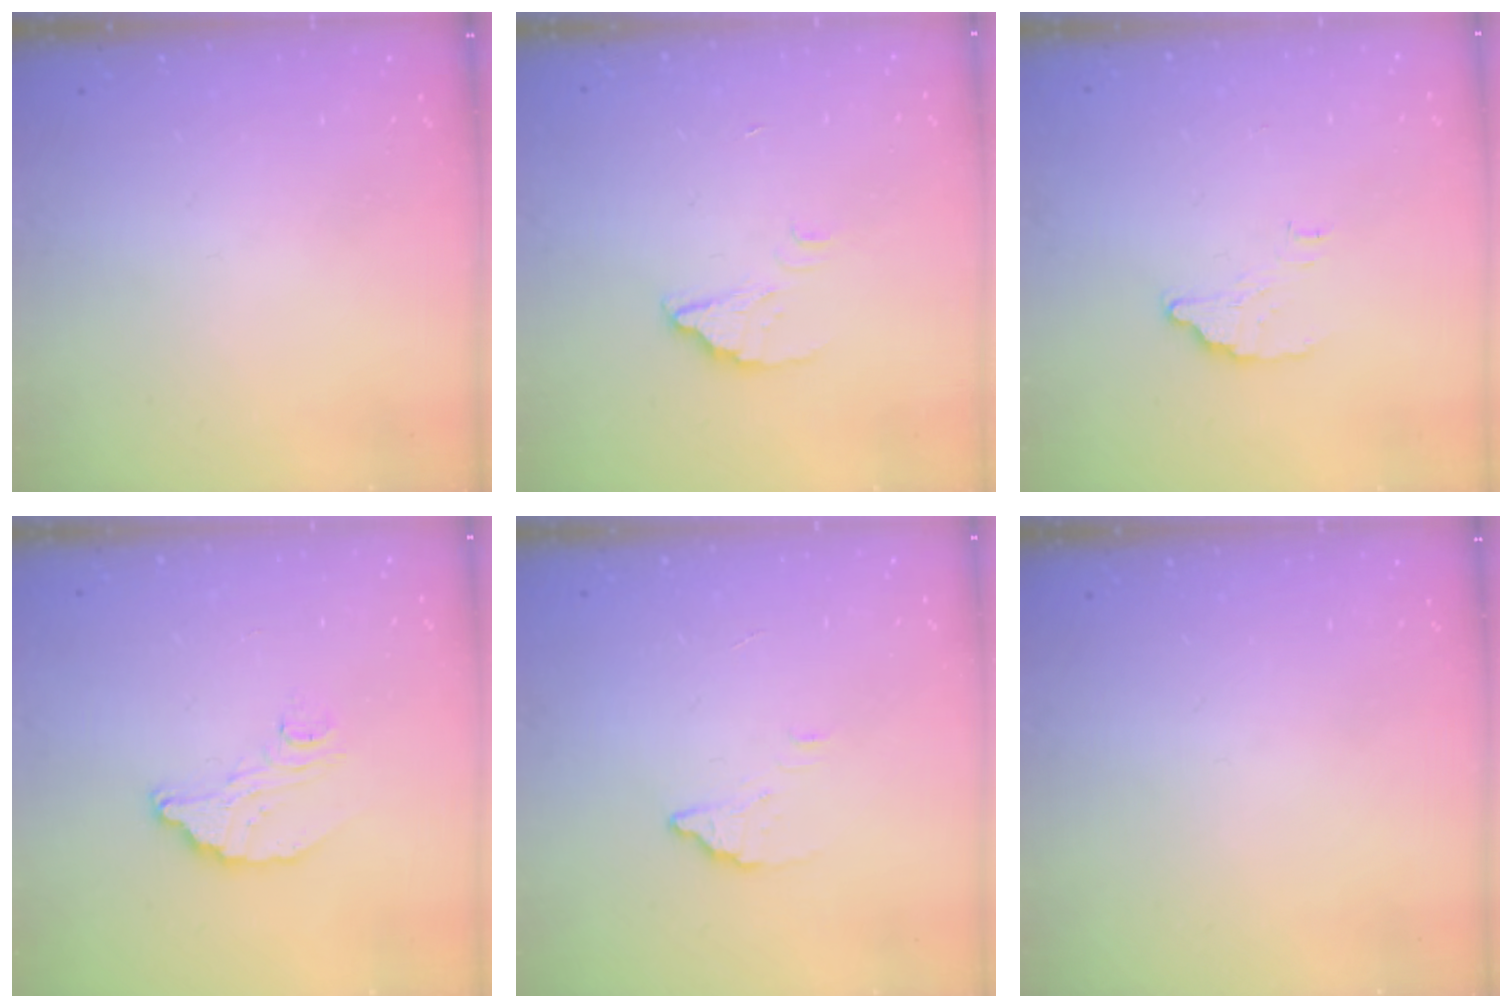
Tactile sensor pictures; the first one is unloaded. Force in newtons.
{"total": 2.4, "press": 2.4, "slide": 0.1}
{"total": 3.5, "press": 3.5, "slide": 0.1}
{"total": 7.5, "press": 7.5, "slide": 0.2}
{"total": 2.8, "press": 2.8, "slide": 0.2}
{"total": 0.0}